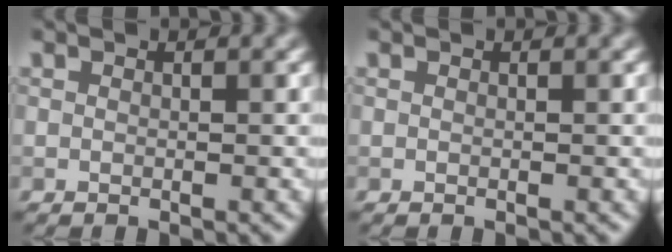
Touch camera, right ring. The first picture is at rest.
{"total": 0.0}